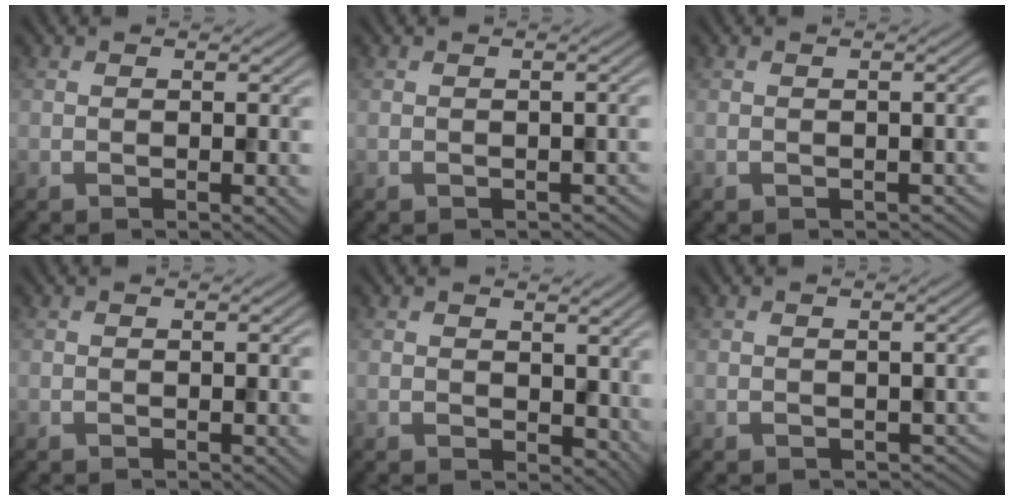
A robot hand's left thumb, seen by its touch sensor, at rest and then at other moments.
{"total": 1.2, "force": [-0.6, 0.9, 0.6], "torque": [-0.014, -0.011, -0.007]}
{"total": 1.1, "force": [-0.5, 0.8, 0.5], "torque": [-0.013, -0.011, -0.007]}
{"total": 0.0}
{"total": 4.0, "force": [1.3, 2.9, 2.5], "torque": [-0.049, -0.011, 0.026]}
{"total": 2.0, "force": [-0.5, 1.6, 1.0], "torque": [-0.023, -0.015, -0.006]}